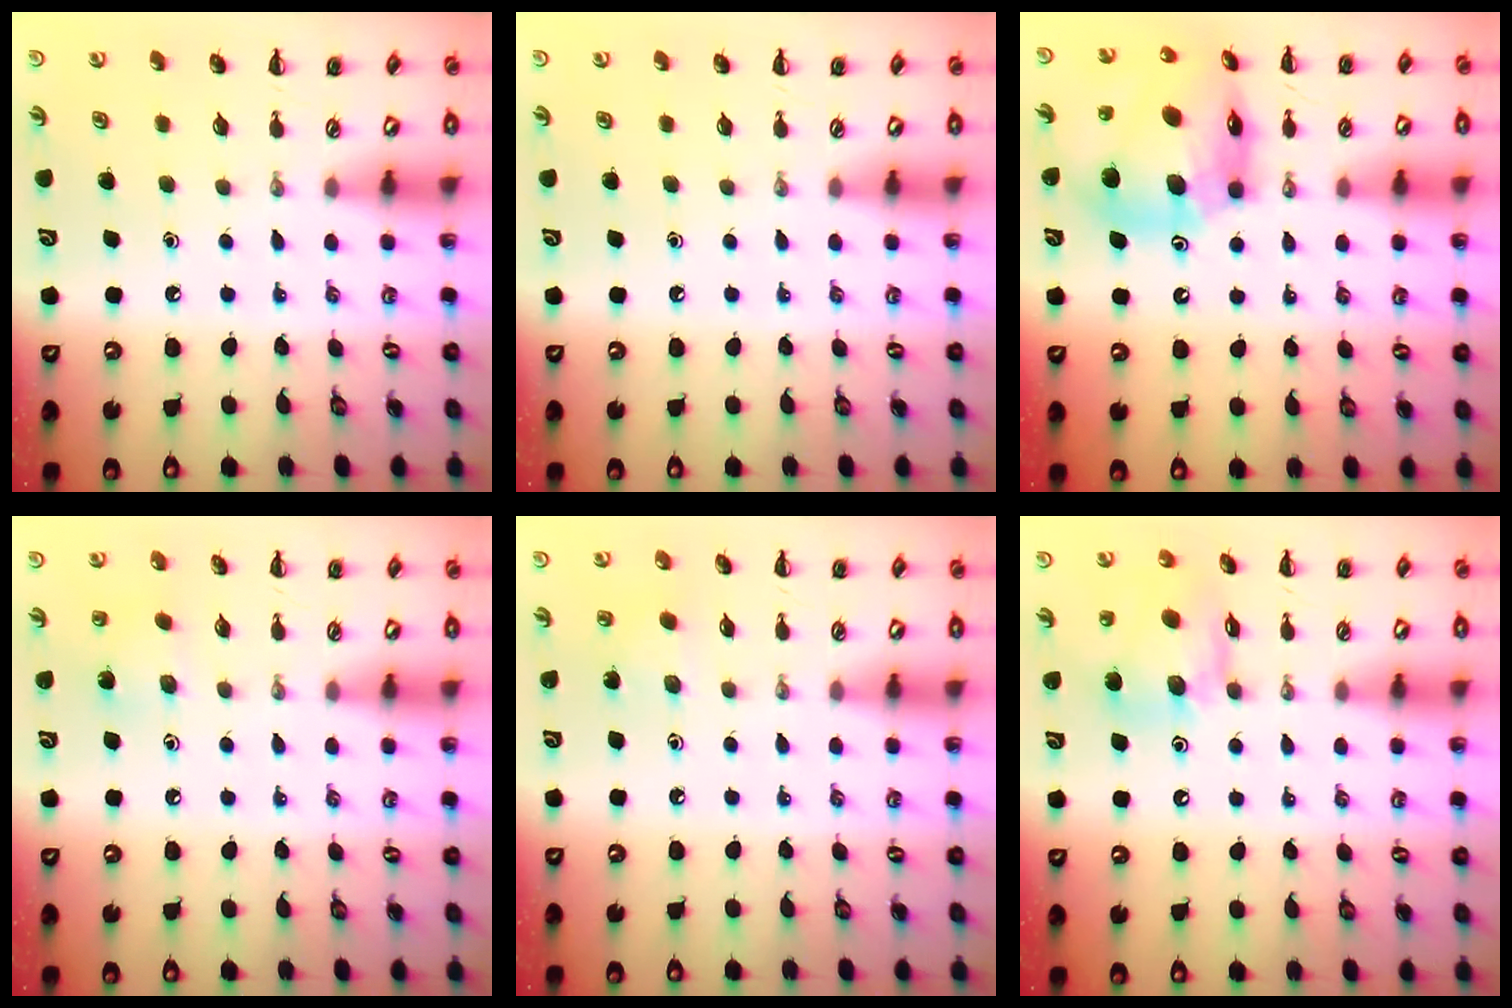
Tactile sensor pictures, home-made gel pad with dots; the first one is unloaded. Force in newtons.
{"total": 0.0}
{"total": 17.1, "press": 16.3, "slide": 5.0}
{"total": 5.5, "press": 5.3, "slide": 1.6}
{"total": 2.5, "press": 2.4, "slide": 0.8}
{"total": 14.7, "press": 14.4, "slide": 3.3}